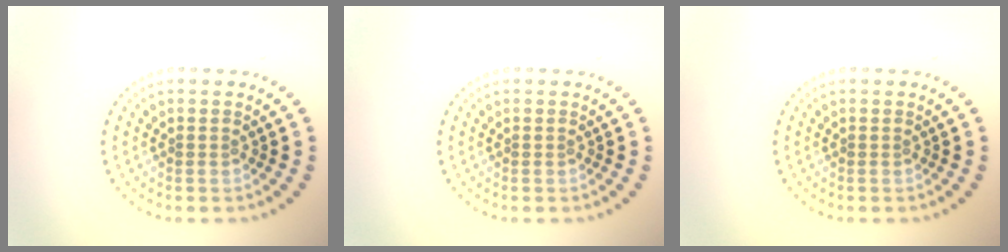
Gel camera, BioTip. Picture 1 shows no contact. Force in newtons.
{"total": 0.0}
{"total": 0.0}